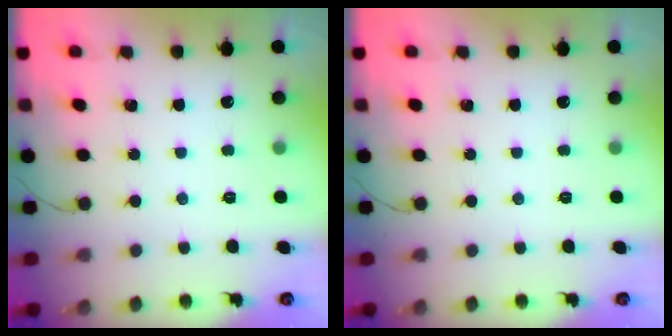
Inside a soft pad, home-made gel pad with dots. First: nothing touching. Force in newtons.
{"total": 0.0}